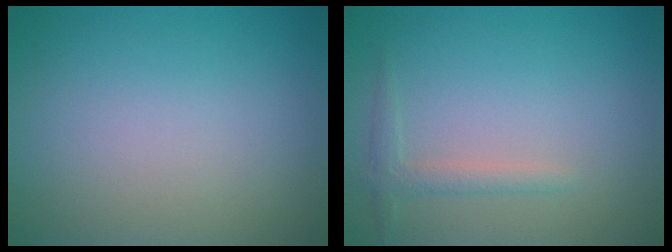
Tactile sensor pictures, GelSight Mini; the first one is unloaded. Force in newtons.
{"total": 1.5, "press": 1.5, "slide": 0.1}